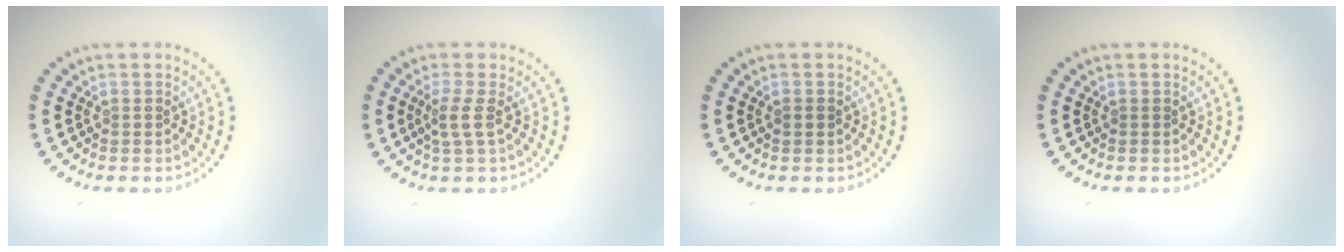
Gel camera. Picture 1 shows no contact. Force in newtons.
{"total": 1.7, "press": 1.3, "slide": 1.1}
{"total": 0.9, "press": 0.9, "slide": 0.2}
{"total": 0.0}